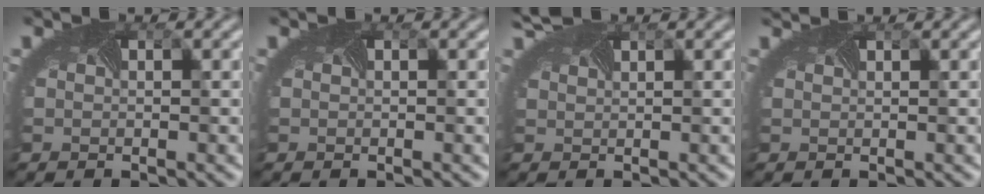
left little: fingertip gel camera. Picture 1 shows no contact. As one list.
[{"total": 0.0}, {"total": 1.9, "force": [1.9, -0.2, 0.5], "torque": [-0.016, 0.008, 0.032]}, {"total": 1.5, "force": [1.5, -0.2, 0.3], "torque": [-0.009, 0.001, 0.013]}]